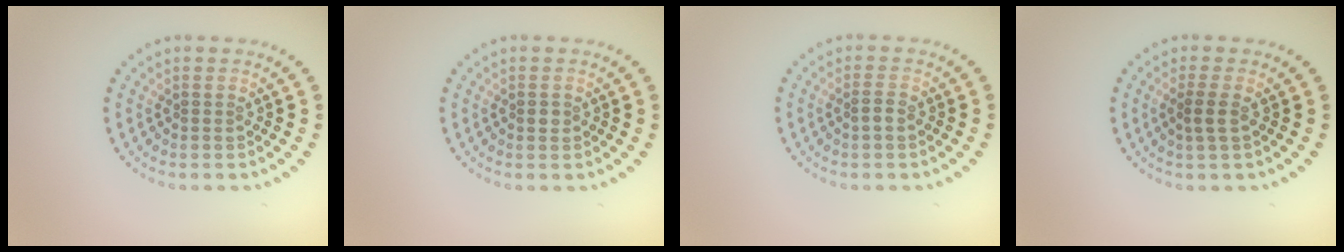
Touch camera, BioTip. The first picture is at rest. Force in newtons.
{"total": 0.6, "press": 0.6, "slide": 0.2}
{"total": 1.0, "press": 0.9, "slide": 0.4}
{"total": 1.5, "press": 1.3, "slide": 0.8}